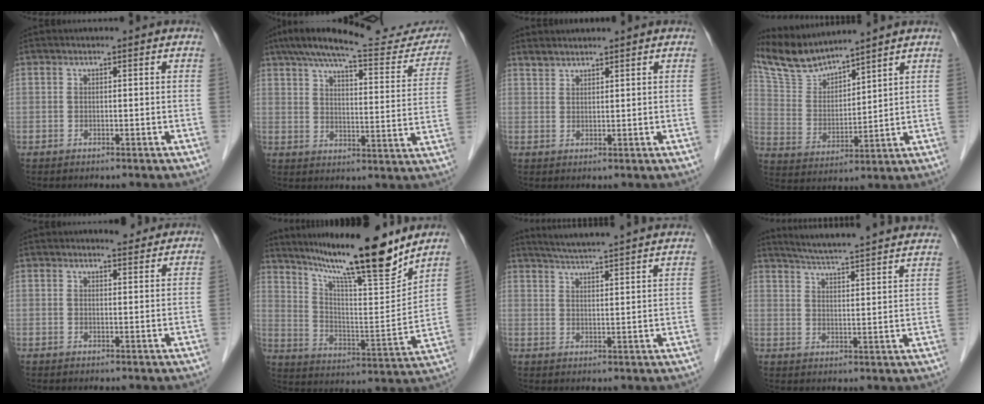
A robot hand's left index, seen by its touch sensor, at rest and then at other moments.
{"total": 24.4, "force": [21.4, 4.4, 10.8], "torque": [-0.163, -0.014, 0.272]}
{"total": 1.8, "force": [1.8, 0.1, 0.1], "torque": [-0.005, 0.010, 0.041]}
{"total": 9.8, "force": [9.5, -0.1, 2.4], "torque": [-0.071, 0.015, 0.203]}
{"total": 3.1, "force": [2.8, 0.8, 0.9], "torque": [-0.016, 0.002, 0.036]}
{"total": 19.6, "force": [16.3, 1.0, 10.8], "torque": [-0.174, -0.011, 0.262]}
{"total": 16.0, "force": [14.7, -0.4, 6.5], "torque": [-0.113, 0.005, 0.192]}
{"total": 24.9, "force": [23.1, 0.4, 9.1], "torque": [-0.143, -0.031, 0.289]}